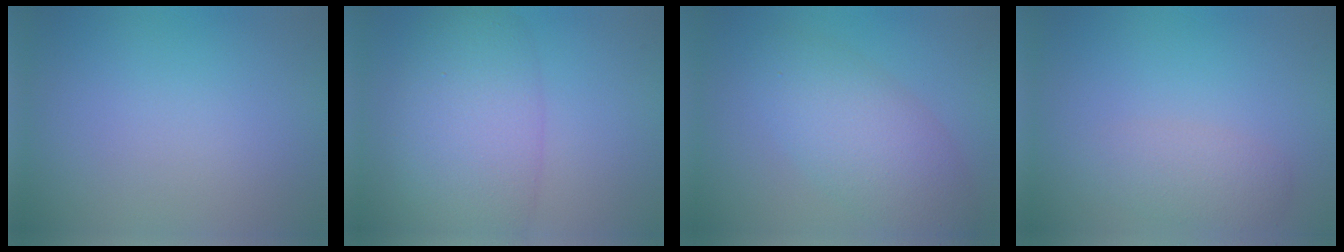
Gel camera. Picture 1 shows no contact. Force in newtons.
{"total": 8.1, "press": 8.1, "slide": 0.3}
{"total": 5.3, "press": 5.3, "slide": 0.3}
{"total": 2.3, "press": 2.3, "slide": 0.1}